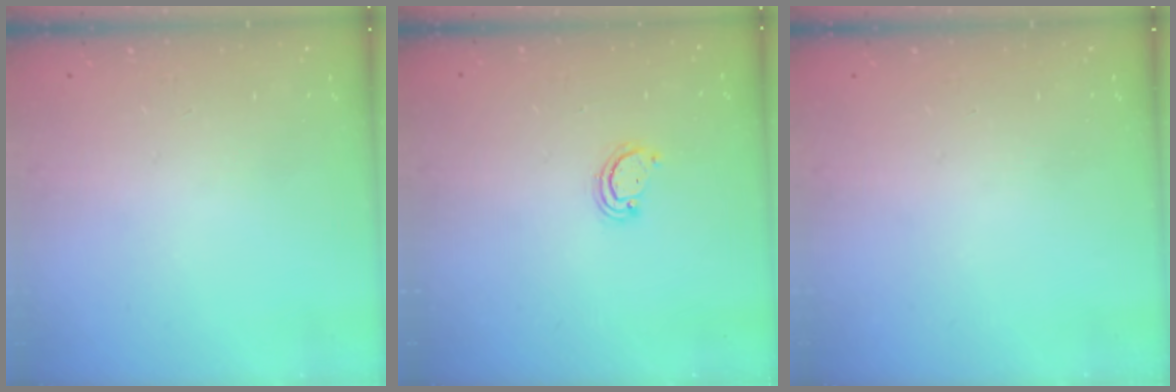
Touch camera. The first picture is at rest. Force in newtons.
{"total": 2.3, "press": 2.3, "slide": 0.3}
{"total": 0.0}